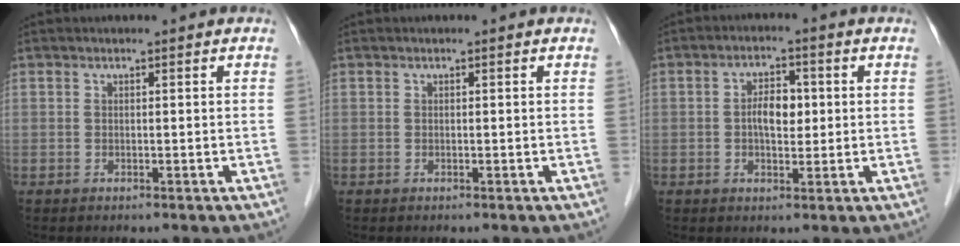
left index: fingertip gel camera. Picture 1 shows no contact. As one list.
[{"total": 0.0}, {"total": 4.4, "force": [0.2, 2.3, 3.7], "torque": [-0.068, 0.009, 0.002]}]